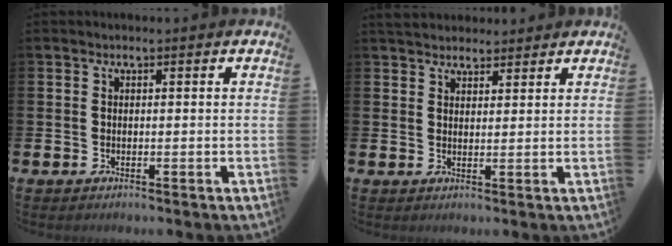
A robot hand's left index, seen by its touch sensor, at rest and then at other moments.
{"total": 3.6, "force": [3.4, 1.2, 0.3], "torque": [-0.005, -0.011, 0.062]}